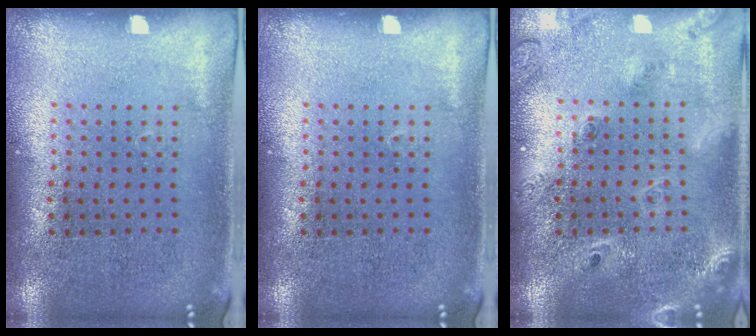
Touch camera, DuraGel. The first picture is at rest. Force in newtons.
{"total": 0.0}
{"total": 2.0, "press": 1.7, "slide": 1.0}